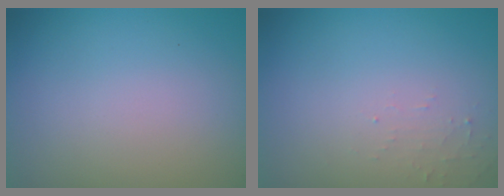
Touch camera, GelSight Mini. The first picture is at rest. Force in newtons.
{"total": 1.1, "press": 1.1, "slide": 0.2}